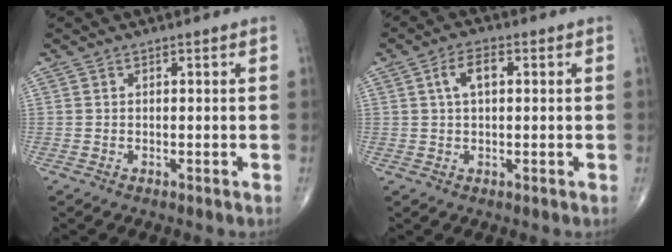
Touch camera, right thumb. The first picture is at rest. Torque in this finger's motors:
{"motor_torque": [-0.55, 0.77, 0.27, 0.14, 0.04]}